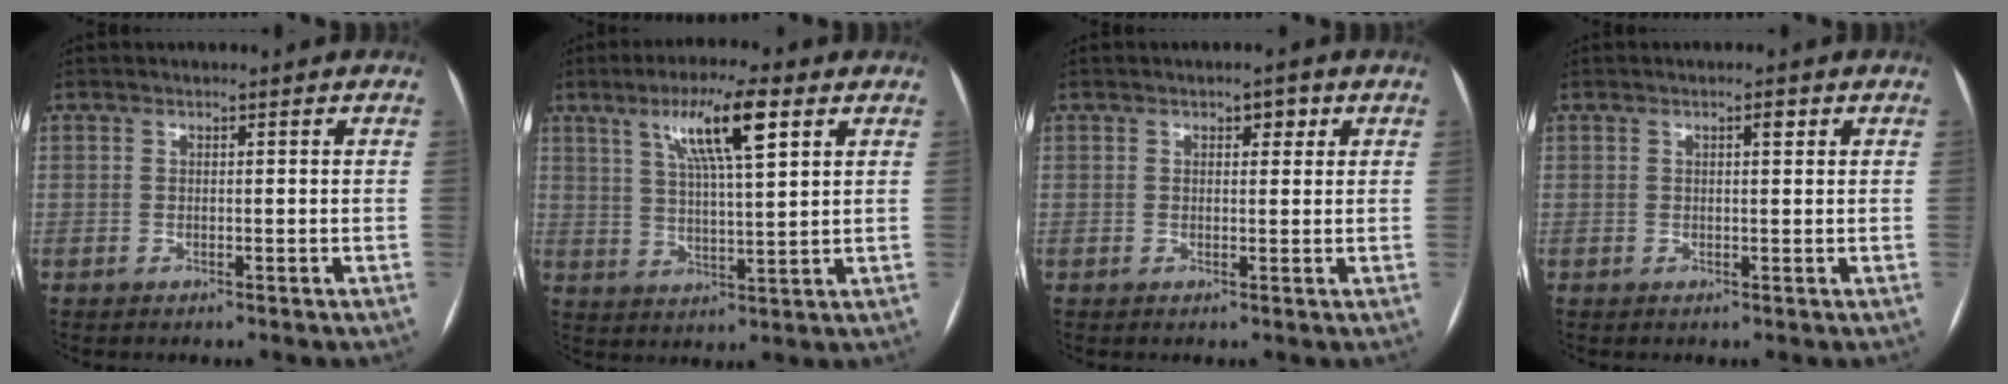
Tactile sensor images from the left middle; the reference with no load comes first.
{"total": 10.1, "force": [5.0, 1.1, 8.8], "torque": [-0.157, 0.011, 0.085]}
{"total": 1.9, "force": [0.9, 1.1, 1.2], "torque": [-0.013, 0.008, 0.012]}
{"total": 1.1, "force": [0.5, 0.3, 0.9], "torque": [-0.013, 0.002, 0.006]}